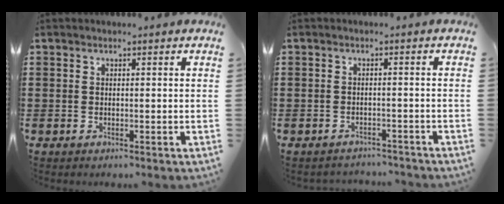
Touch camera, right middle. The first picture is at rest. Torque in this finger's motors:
{"motor_torque": [0.14, -0.12, -0.13, -0.02]}